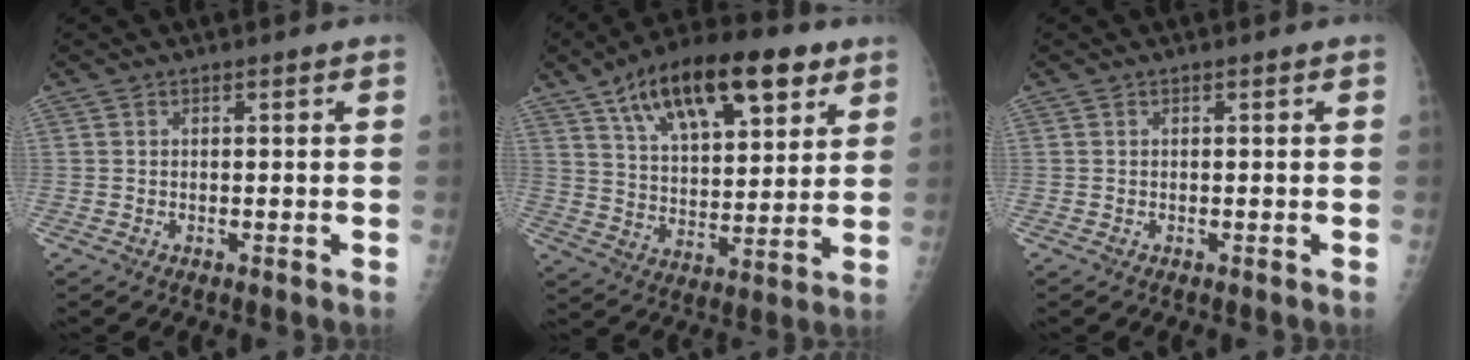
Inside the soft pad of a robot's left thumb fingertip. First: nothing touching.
{"total": 21.7, "force": [11.6, 9.6, 15.6], "torque": [-0.225, -0.022, 0.193]}
{"total": 0.0}